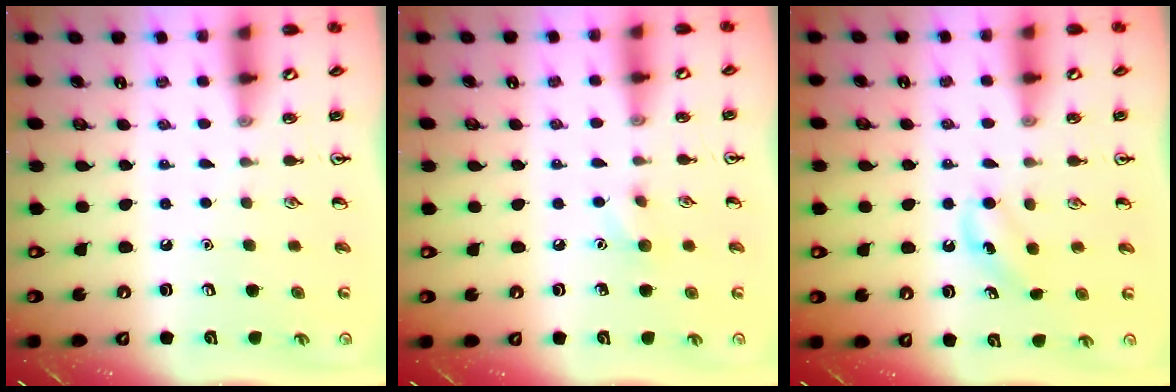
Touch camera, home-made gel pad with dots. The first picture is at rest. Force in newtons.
{"total": 6.3, "press": 6.0, "slide": 1.9}
{"total": 4.5, "press": 4.3, "slide": 1.4}